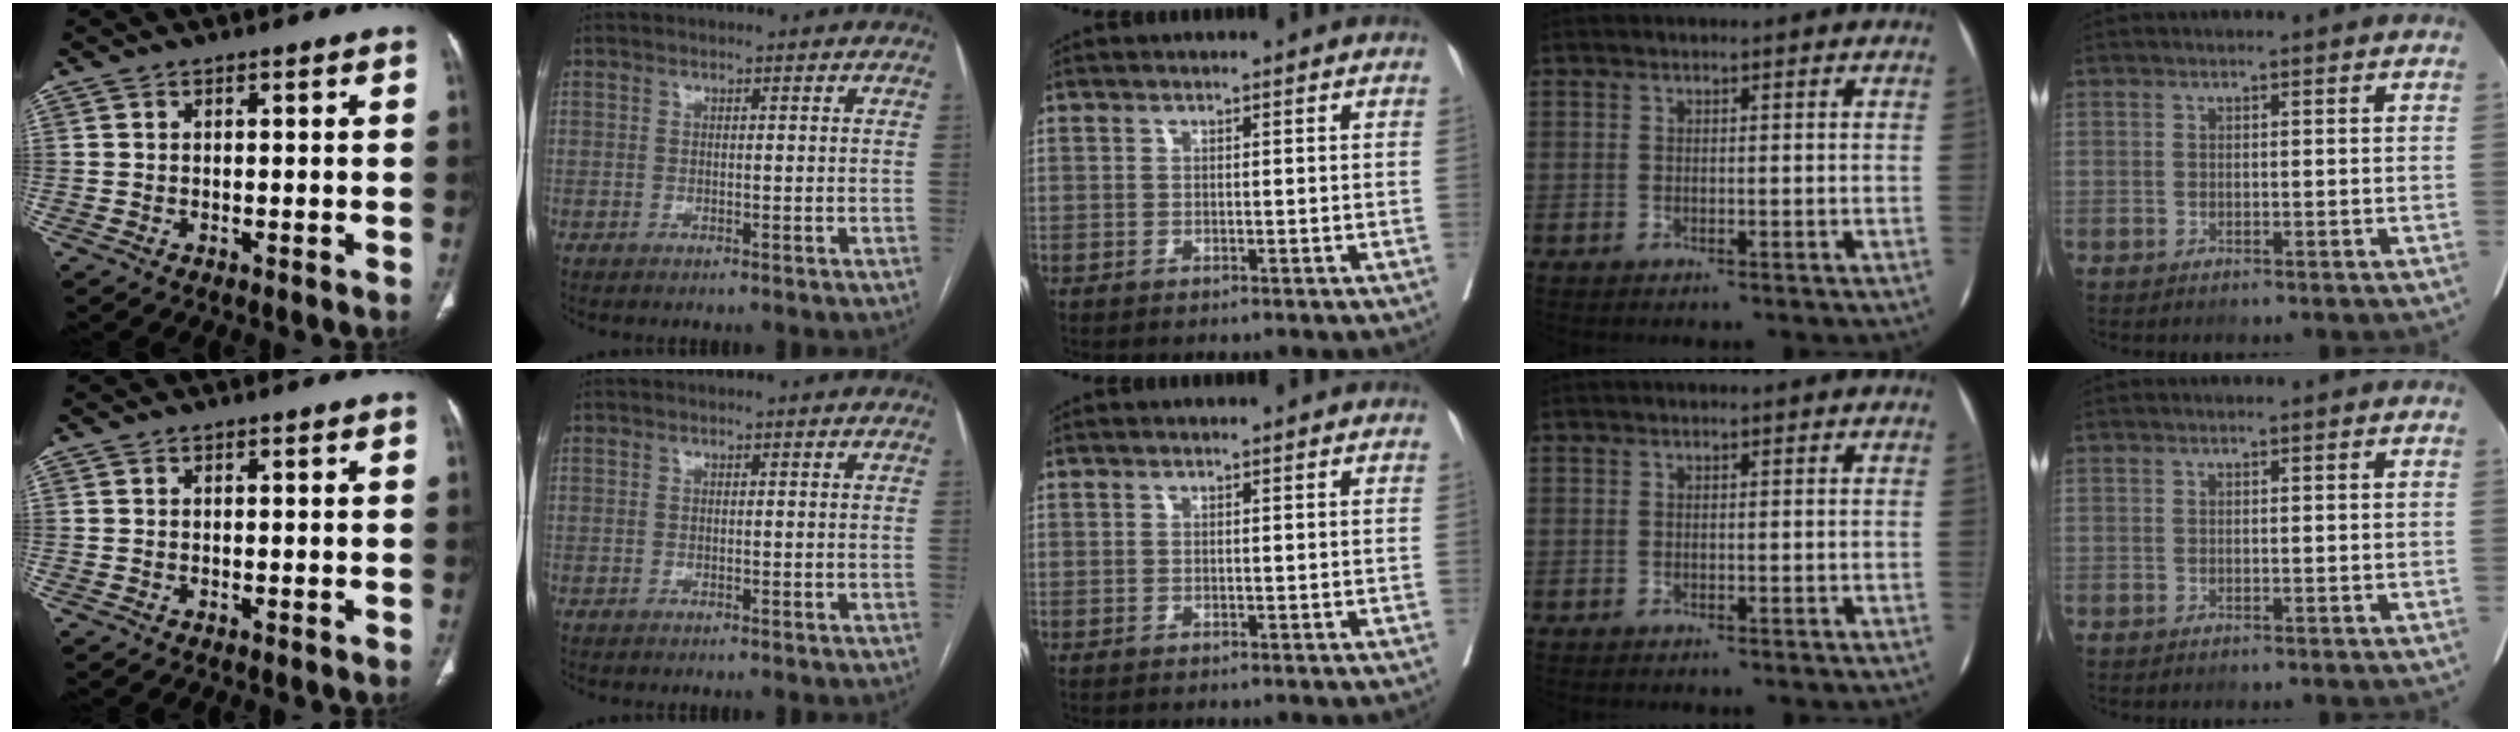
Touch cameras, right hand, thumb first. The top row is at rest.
{}